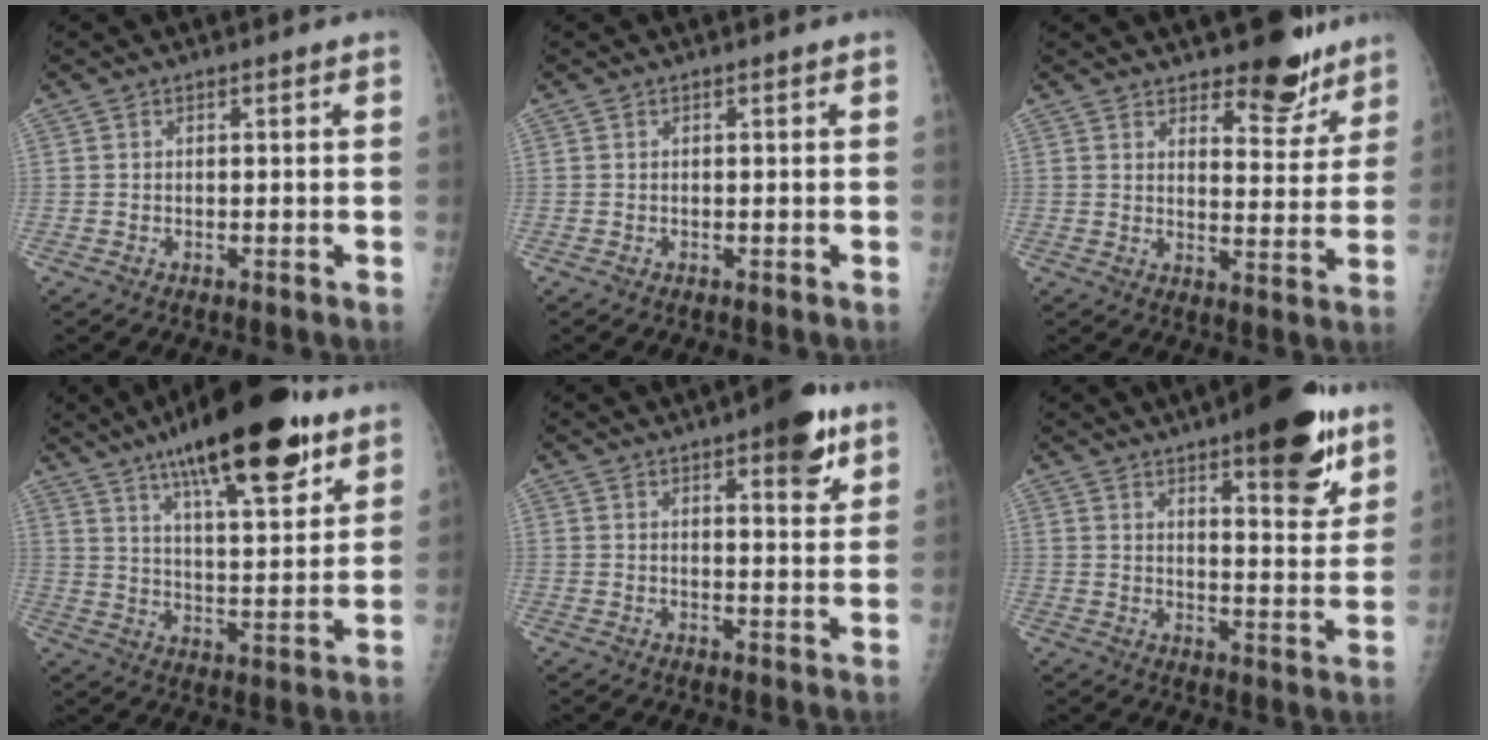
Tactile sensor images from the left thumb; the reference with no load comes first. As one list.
[{"total": 0.0}, {"total": 10.0, "force": [7.7, 4.1, 4.9], "torque": [-0.025, -0.055, 0.112]}, {"total": 22.6, "force": [14.1, 6.4, 16.5], "torque": [-0.237, -0.049, 0.221]}, {"total": 9.0, "force": [5.2, 2.8, 6.8], "torque": [-0.073, -0.023, 0.065]}, {"total": 16.1, "force": [9.7, 4.9, 11.8], "torque": [-0.125, -0.051, 0.138]}]